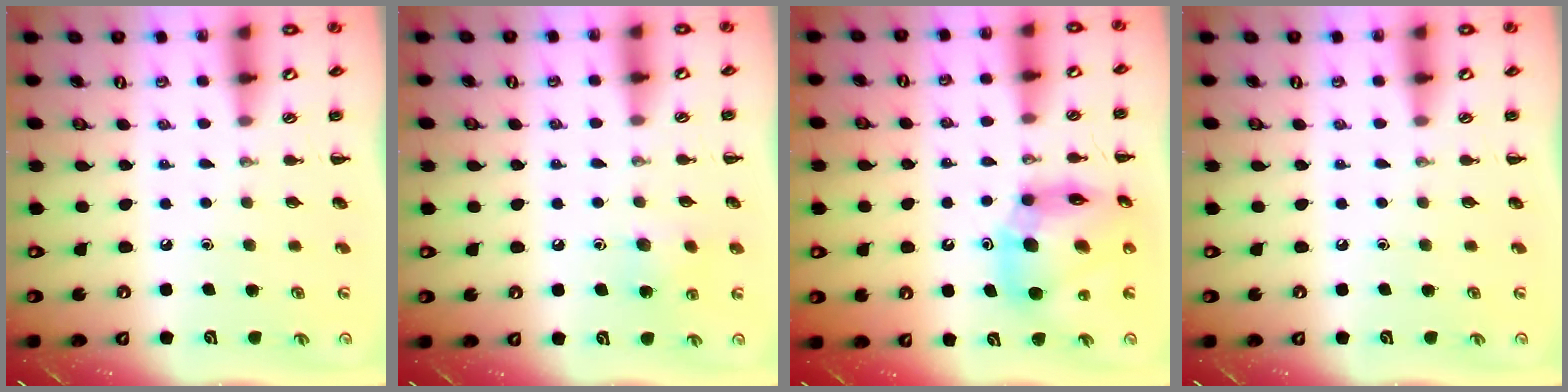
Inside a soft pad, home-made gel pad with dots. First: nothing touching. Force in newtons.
{"total": 6.5, "press": 6.3, "slide": 1.7}
{"total": 13.6, "press": 13.1, "slide": 3.9}
{"total": 0.0}